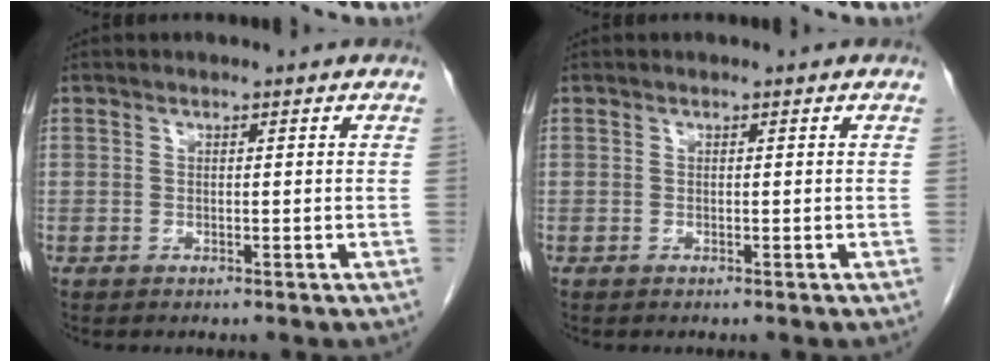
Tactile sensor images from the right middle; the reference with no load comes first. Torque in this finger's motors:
{"motor_torque": [0.31, -0.12, 0.09, 0.01]}